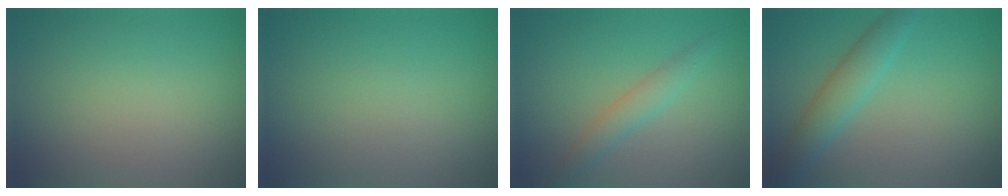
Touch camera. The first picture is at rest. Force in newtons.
{"total": 0.0}
{"total": 2.2, "press": 2.2, "slide": 0.0}
{"total": 3.6, "press": 3.5, "slide": 0.1}